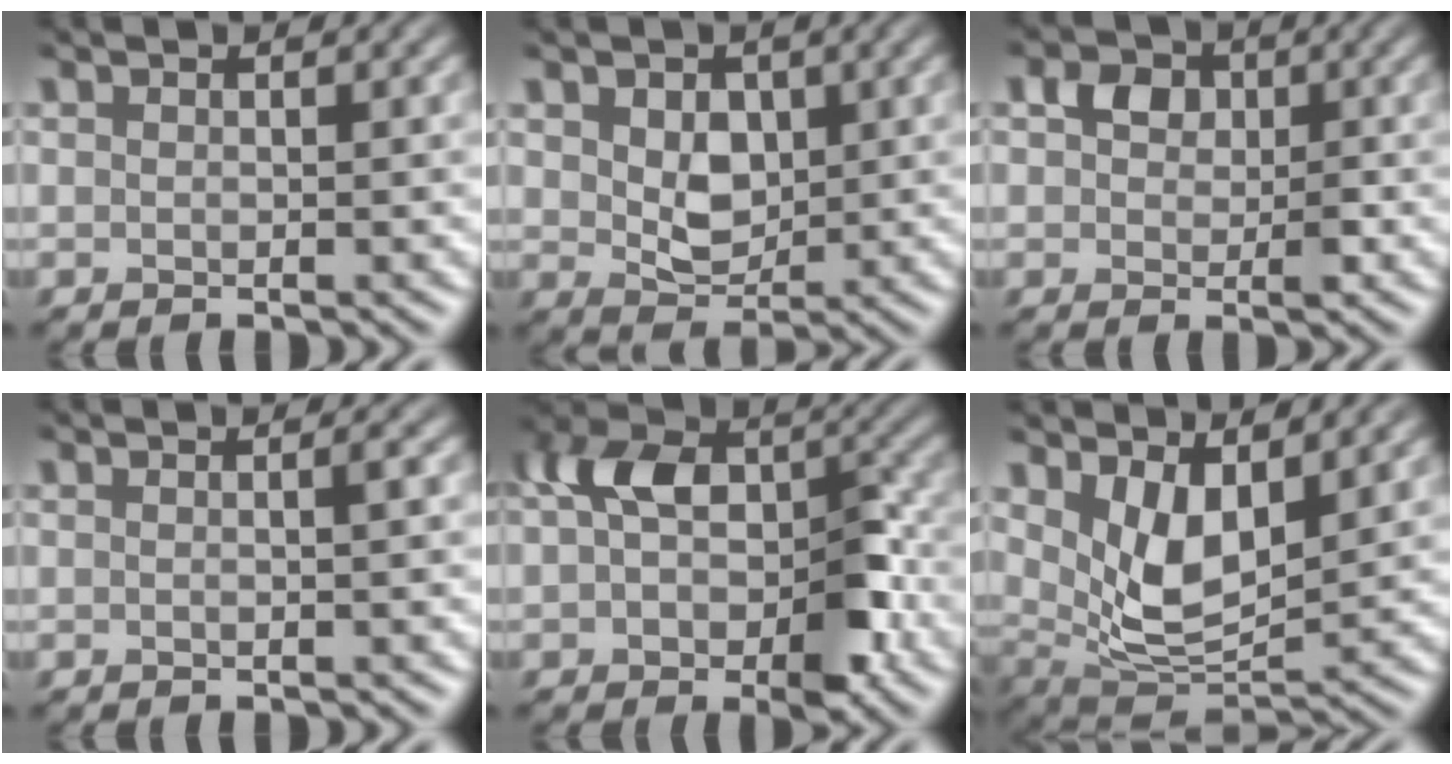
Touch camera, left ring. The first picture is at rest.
{"total": 3.1, "force": [0.3, 2.3, 2.1], "torque": [-0.041, -0.014, -0.004]}
{"total": 2.6, "force": [-0.1, 2.2, 1.5], "torque": [-0.026, -0.005, -0.014]}
{"total": 0.6, "force": [-0.3, -0.3, 0.4], "torque": [-0.008, -0.002, -0.009]}
{"total": 8.6, "force": [-1.1, 5.6, 6.4], "torque": [-0.096, 0.012, -0.036]}
{"total": 5.4, "force": [1.6, 2.6, 4.4], "torque": [-0.083, -0.024, 0.025]}